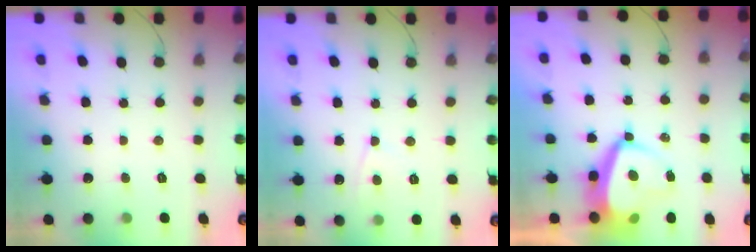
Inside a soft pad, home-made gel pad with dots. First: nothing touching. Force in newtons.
{"total": 3.8, "press": 3.8, "slide": 0.5}
{"total": 8.1, "press": 8.0, "slide": 1.0}